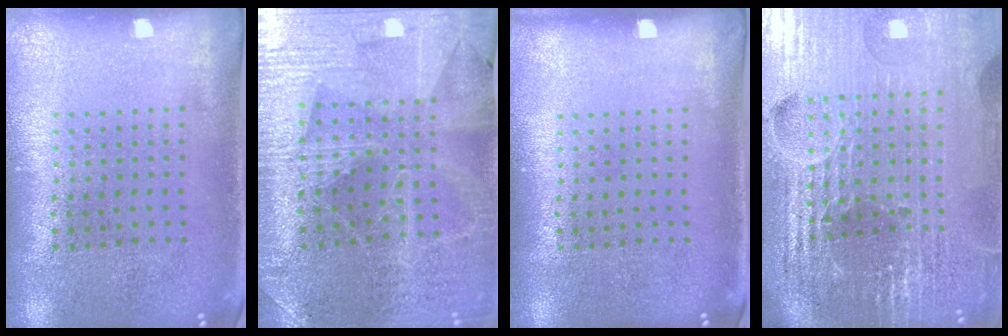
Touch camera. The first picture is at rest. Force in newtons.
{"total": 3.2, "press": 3.1, "slide": 0.5}
{"total": 0.0}
{"total": 6.5, "press": 5.7, "slide": 3.2}